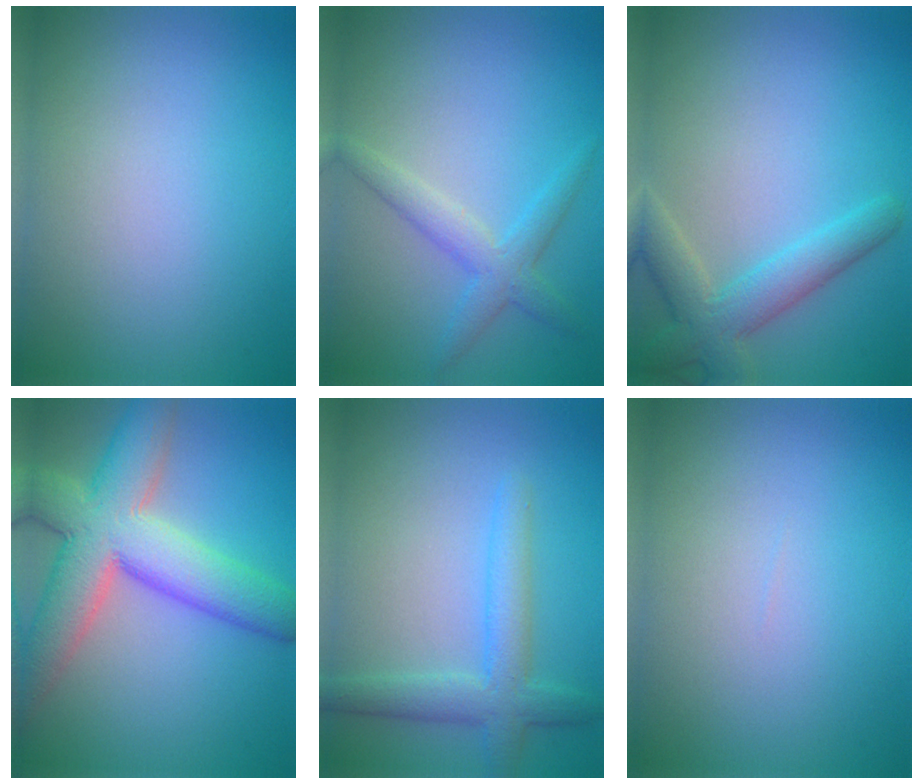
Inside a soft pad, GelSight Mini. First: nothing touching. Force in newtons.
{"total": 3.0, "press": 3.0, "slide": 0.1}
{"total": 4.4, "press": 4.4, "slide": 0.3}
{"total": 10.0, "press": 10.0, "slide": 0.7}
{"total": 2.9, "press": 2.9, "slide": 0.1}
{"total": 0.0}